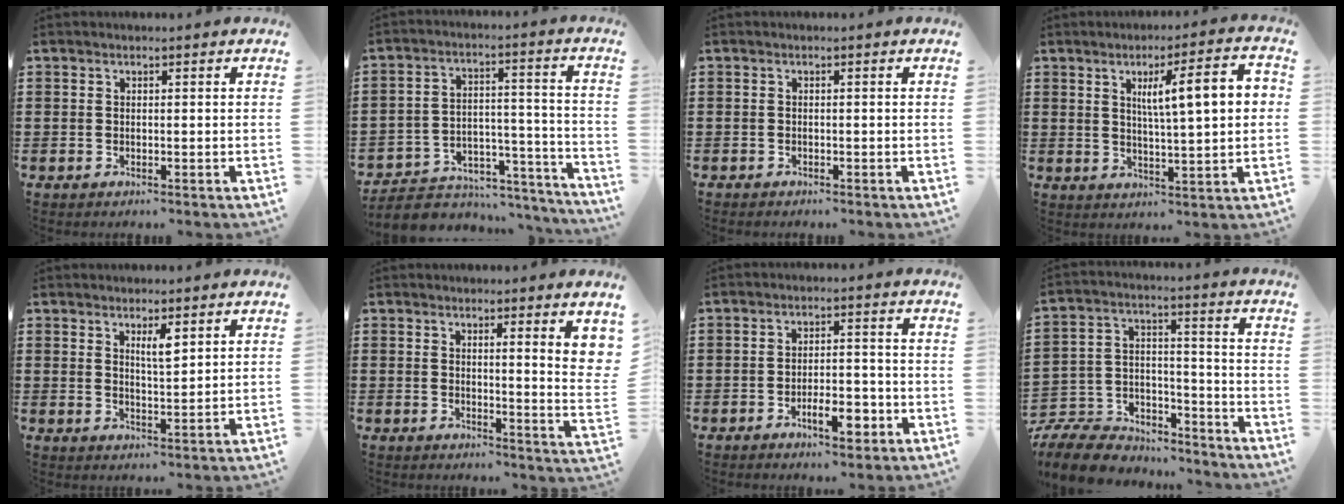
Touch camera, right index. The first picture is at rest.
{"total": 4.5, "force": [-3.9, 2.1, 0.9], "torque": [-0.021, 0.009, -0.078]}
{"total": 0.6, "force": [-0.6, 0.1, 0.1], "torque": [-0.002, -0.001, -0.012]}
{"total": 9.1, "force": [2.3, 1.6, 8.6], "torque": [-0.150, 0.001, 0.029]}
{"total": 3.0, "force": [1.9, 0.7, 2.3], "torque": [-0.039, 0.001, 0.029]}
{"total": 4.0, "force": [2.0, 0.1, 3.4], "torque": [-0.059, -0.013, 0.029]}
{"total": 6.1, "force": [-3.0, 2.5, 4.8], "torque": [-0.073, 0.002, -0.055]}
{"total": 9.8, "force": [-9.2, 3.1, 1.9], "torque": [-0.054, 0.022, -0.184]}